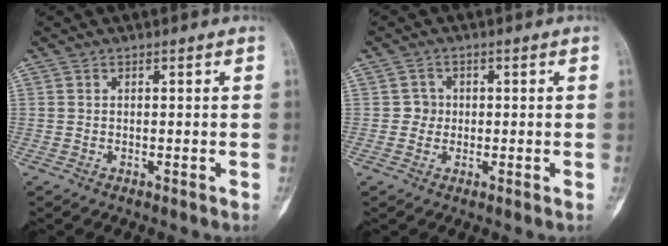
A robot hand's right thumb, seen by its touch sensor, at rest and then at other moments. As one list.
[{"total": 2.2, "force": [0.0, 2.2, 0.4], "torque": [0.009, 0.008, -0.007]}]